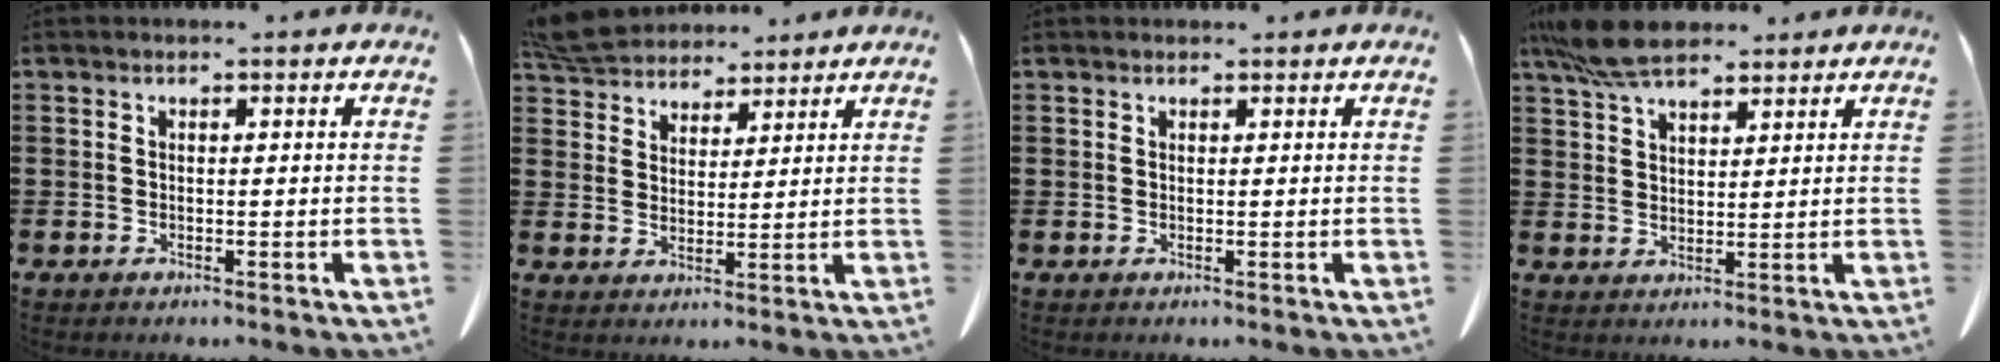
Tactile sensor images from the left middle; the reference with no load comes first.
{"total": 6.8, "force": [6.3, 2.0, 1.3], "torque": [-0.054, -0.016, 0.121]}
{"total": 0.6, "force": [0.5, 0.2, 0.0], "torque": [0.005, -0.005, 0.010]}
{"total": 7.6, "force": [6.1, 2.5, 3.9], "torque": [-0.094, -0.004, 0.117]}